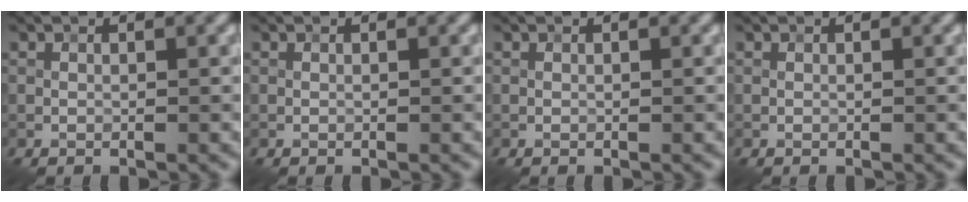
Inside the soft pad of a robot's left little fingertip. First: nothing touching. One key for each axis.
{"total": 0.0}
{"total": 0.0}
{"total": 0.0}